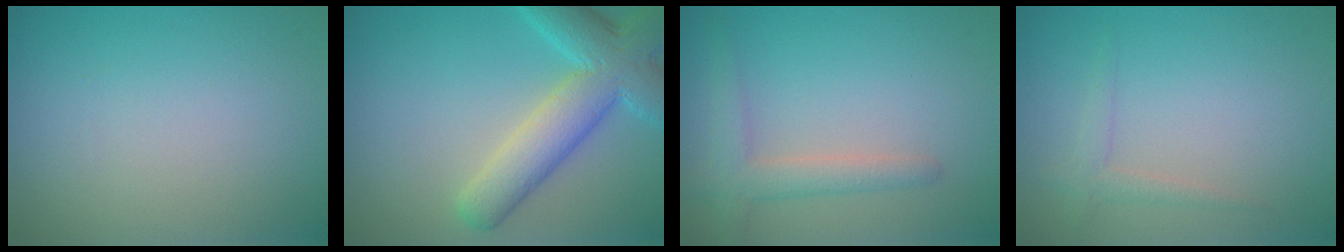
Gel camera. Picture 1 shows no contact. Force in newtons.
{"total": 7.3, "press": 7.3, "slide": 0.3}
{"total": 2.9, "press": 2.9, "slide": 0.2}
{"total": 1.4, "press": 1.4, "slide": 0.1}